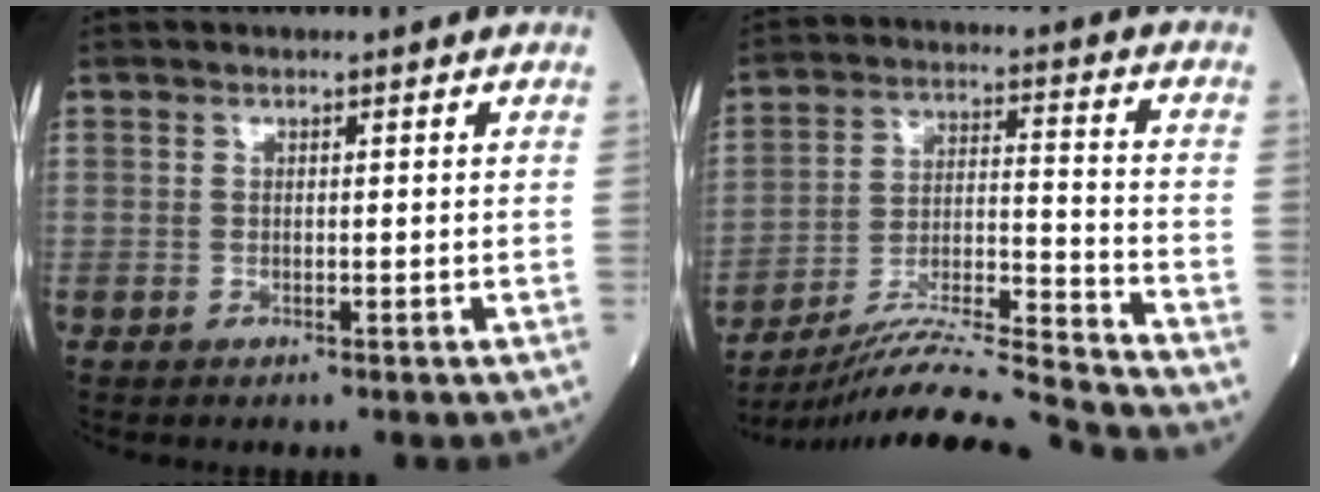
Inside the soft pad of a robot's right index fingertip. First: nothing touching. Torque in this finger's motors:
{"motor_torque": [-0.74, -0.80, 0.29, 0.05]}